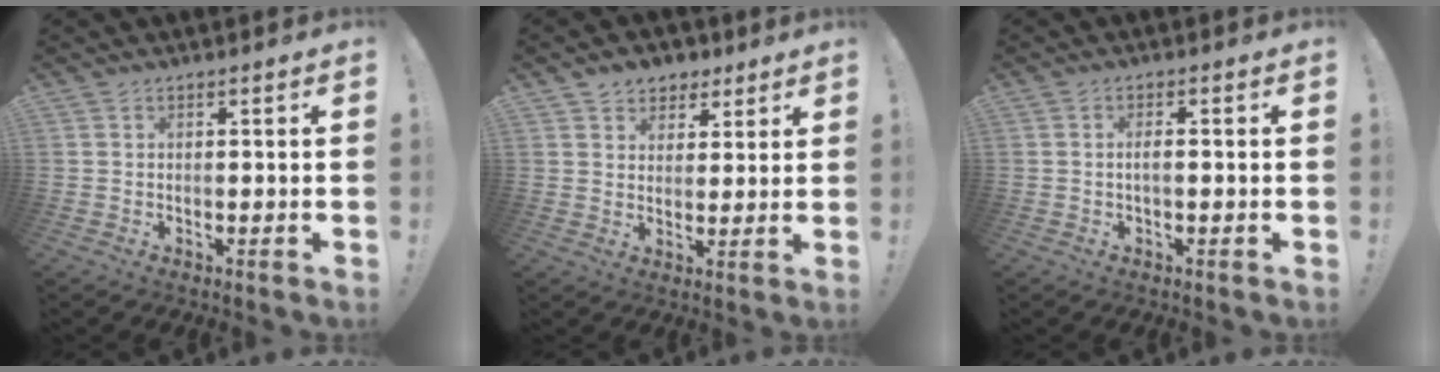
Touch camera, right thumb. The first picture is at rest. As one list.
[{"total": 6.1, "force": [3.6, 5.0, 0.7], "torque": [0.003, -0.027, 0.070]}, {"total": 1.9, "force": [-0.1, 0.4, 1.8], "torque": [-0.034, 0.005, -0.003]}]